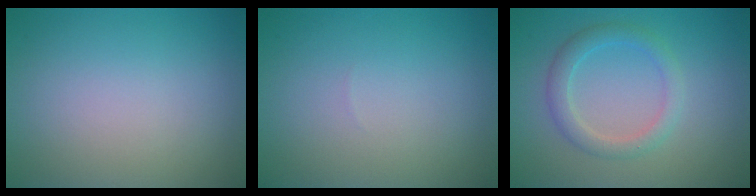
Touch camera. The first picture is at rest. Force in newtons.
{"total": 0.0}
{"total": 2.6, "press": 2.6, "slide": 0.1}